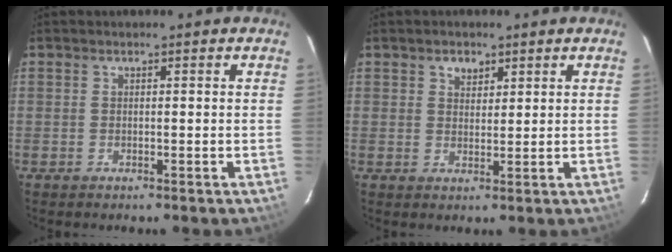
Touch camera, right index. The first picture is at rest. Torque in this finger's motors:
{"motor_torque": [0.02, 0.01, 0.05, 0.02]}